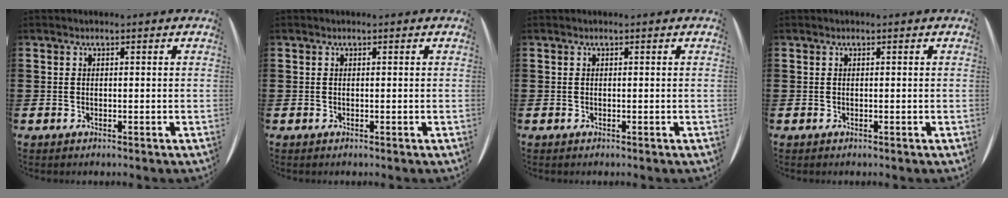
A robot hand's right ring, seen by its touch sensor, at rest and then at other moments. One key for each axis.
{"total": 0.0}
{"total": 0.0}
{"total": 0.0}